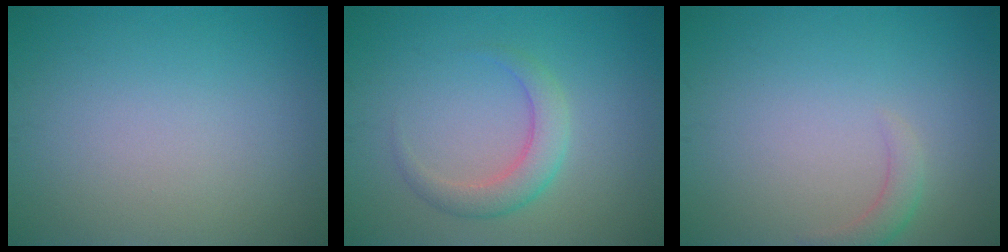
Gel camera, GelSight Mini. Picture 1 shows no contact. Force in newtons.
{"total": 2.8, "press": 2.8, "slide": 0.2}
{"total": 1.6, "press": 1.6, "slide": 0.3}